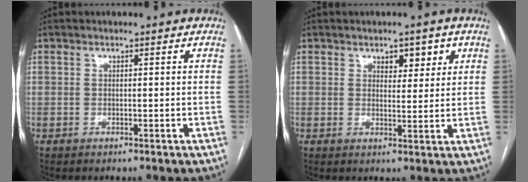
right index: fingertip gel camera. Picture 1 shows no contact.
{"total": 4.2, "force": [2.3, 2.1, 2.9], "torque": [-0.032, 0.002, 0.033]}